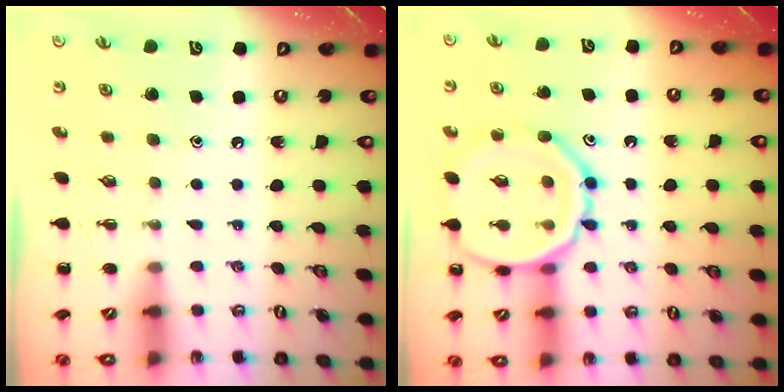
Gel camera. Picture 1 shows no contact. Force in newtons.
{"total": 15.4, "press": 15.4, "slide": 1.2}